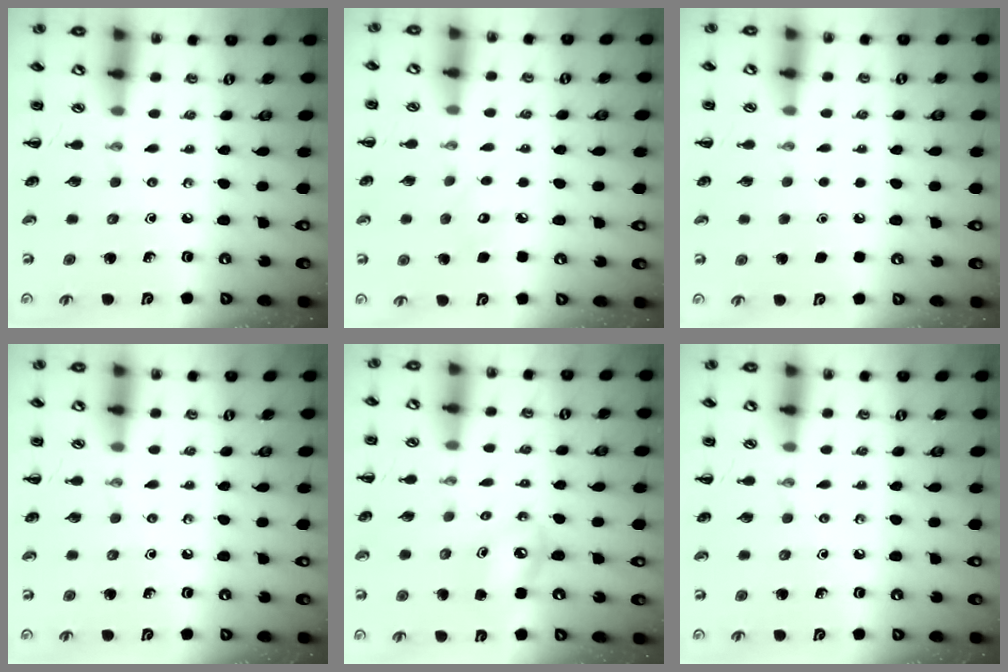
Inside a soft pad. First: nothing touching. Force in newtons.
{"total": 5.9, "press": 5.7, "slide": 1.6}
{"total": 1.7, "press": 1.7, "slide": 0.1}
{"total": 0.0}
{"total": 7.5, "press": 7.3, "slide": 1.8}
{"total": 0.0}